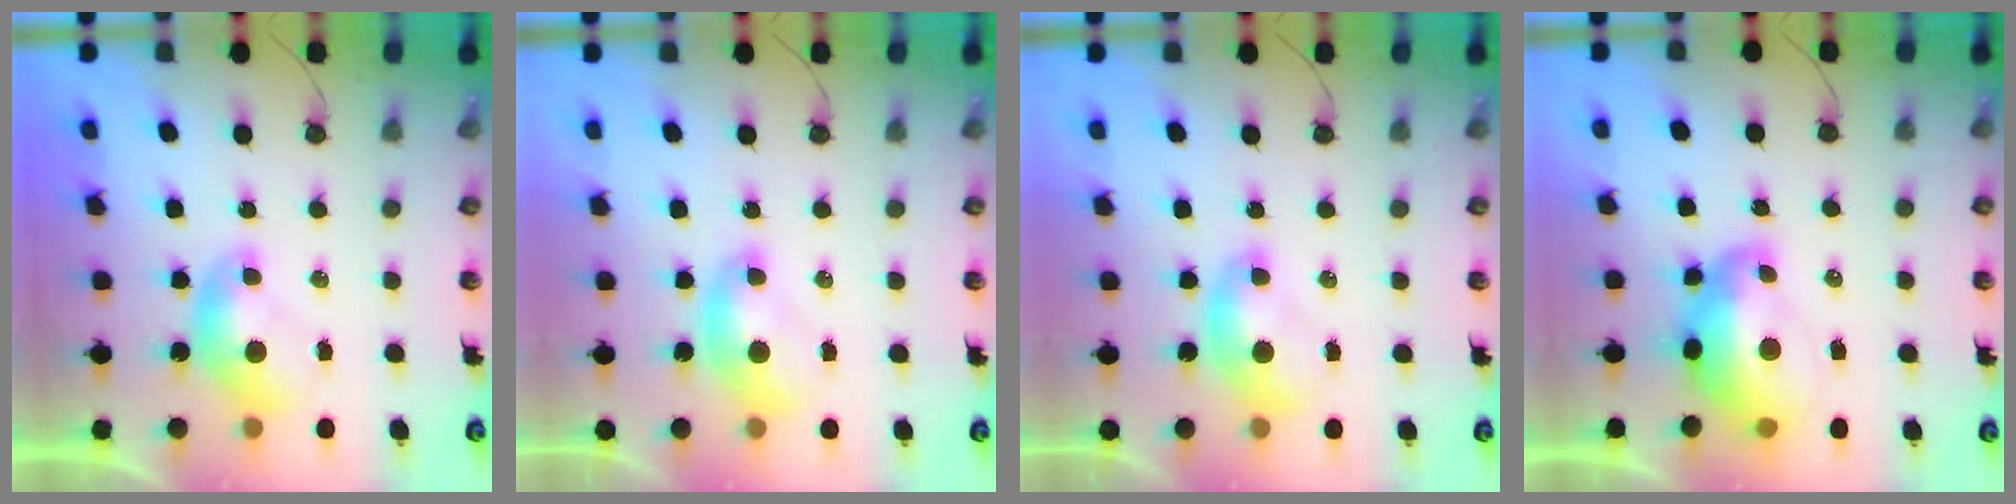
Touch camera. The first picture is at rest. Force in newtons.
{"total": 1.6, "press": 1.6, "slide": 0.2}
{"total": 1.6, "press": 1.6, "slide": 0.2}
{"total": 6.6, "press": 6.6, "slide": 1.0}